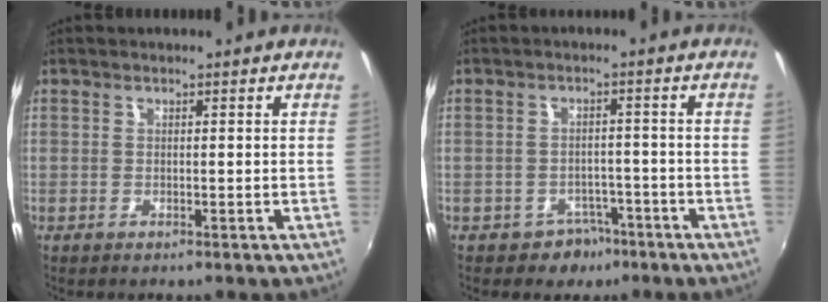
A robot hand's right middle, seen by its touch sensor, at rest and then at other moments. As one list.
[{"total": 3.9, "force": [-2.3, 3.0, 0.6], "torque": [-0.015, 0.012, -0.025]}]